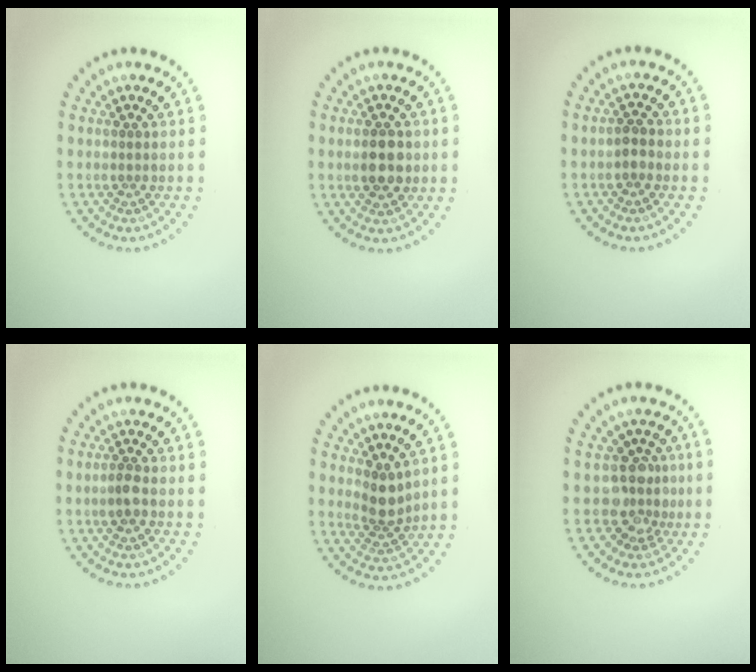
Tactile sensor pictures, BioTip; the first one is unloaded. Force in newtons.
{"total": 3.4, "press": 3.4, "slide": 0.2}
{"total": 1.3, "press": 1.3, "slide": 0.4}
{"total": 1.5, "press": 1.5, "slide": 0.4}
{"total": 2.6, "press": 2.0, "slide": 1.6}
{"total": 3.1, "press": 2.3, "slide": 2.1}